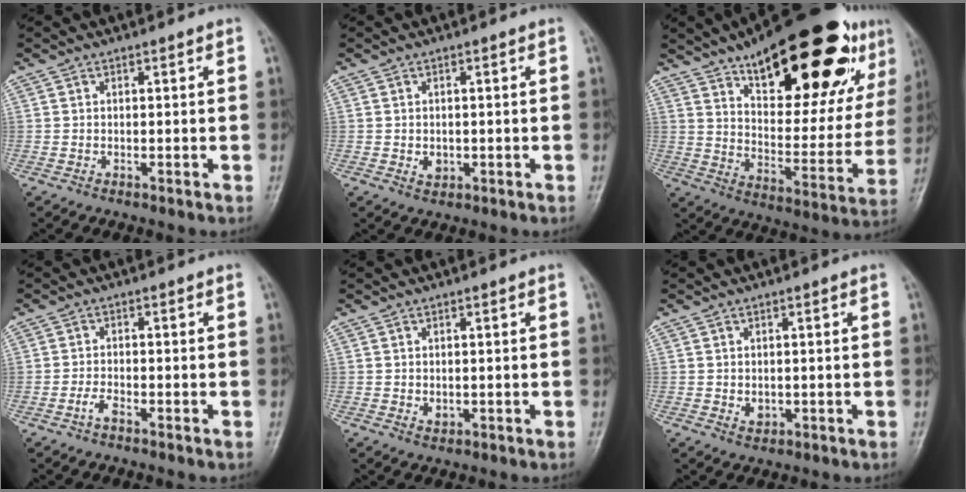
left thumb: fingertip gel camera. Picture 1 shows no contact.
{"total": 2.1, "force": [-0.3, 1.7, 1.1], "torque": [-0.011, 0.000, 0.000]}
{"total": 32.3, "force": [18.3, 12.4, 23.5], "torque": [-0.306, -0.051, 0.276]}
{"total": 2.0, "force": [-1.4, 0.7, 1.3], "torque": [-0.030, 0.008, -0.029]}
{"total": 1.4, "force": [0.0, 1.1, 0.9], "torque": [-0.010, -0.001, 0.003]}
{"total": 1.8, "force": [-0.1, 1.5, 1.1], "torque": [-0.011, -0.001, 0.003]}